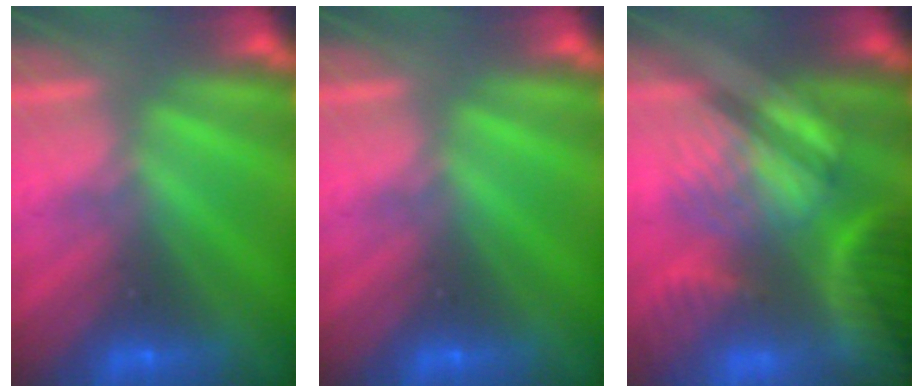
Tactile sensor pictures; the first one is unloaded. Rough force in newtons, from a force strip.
{"total": 0.0}
{"total": 8.3}